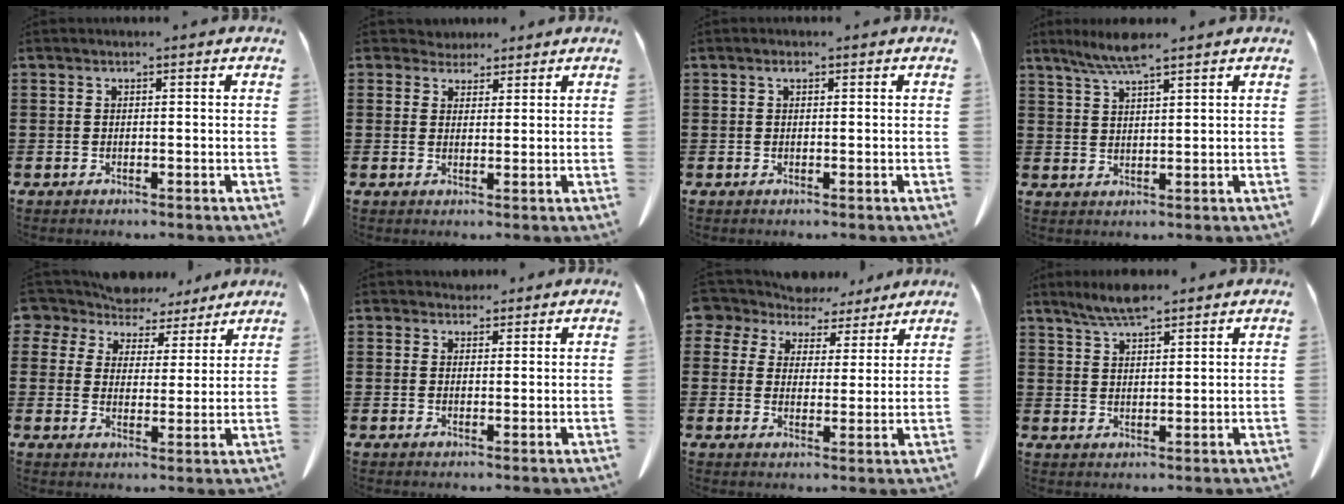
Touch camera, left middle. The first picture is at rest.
{"total": 4.3, "force": [3.7, 2.0, 0.4], "torque": [-0.027, -0.001, 0.069]}
{"total": 0.8, "force": [0.3, 0.3, 0.6], "torque": [-0.014, 0.004, 0.004]}
{"total": 5.1, "force": [4.0, 0.3, 3.1], "torque": [-0.071, -0.006, 0.071]}
{"total": 6.5, "force": [5.9, 2.7, 0.5], "torque": [-0.047, -0.028, 0.108]}
{"total": 2.2, "force": [1.9, 1.1, 0.0], "torque": [0.002, 0.001, 0.035]}
{"total": 5.7, "force": [5.0, 2.7, 0.6], "torque": [-0.043, -0.019, 0.091]}
{"total": 4.5, "force": [3.7, 1.0, 2.3], "torque": [-0.054, -0.006, 0.066]}